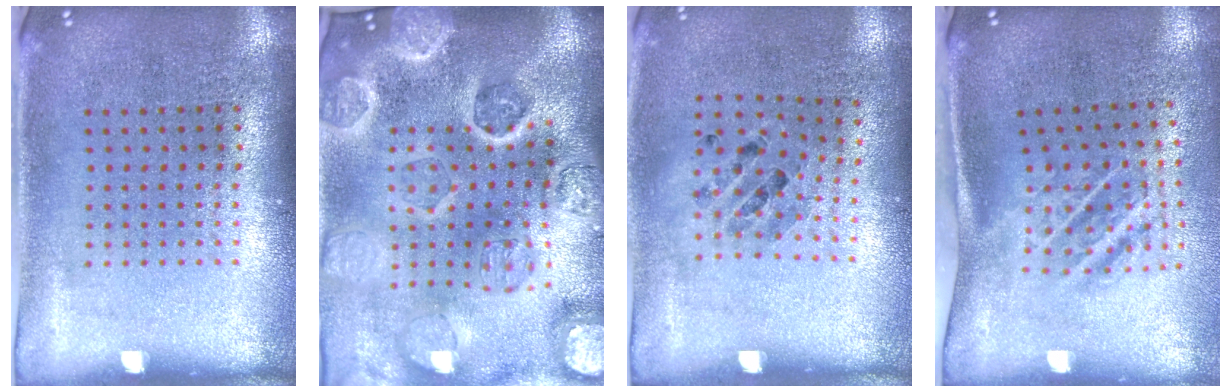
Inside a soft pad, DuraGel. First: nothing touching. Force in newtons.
{"total": 5.1, "press": 4.4, "slide": 2.5}
{"total": 0.8, "press": 0.8, "slide": 0.3}
{"total": 1.9, "press": 1.2, "slide": 1.5}